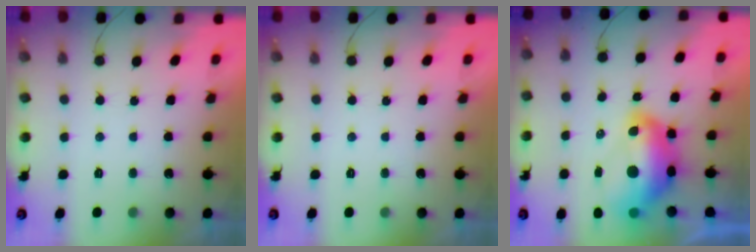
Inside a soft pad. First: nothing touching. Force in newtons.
{"total": 0.0}
{"total": 18.0, "press": 18.0, "slide": 1.5}